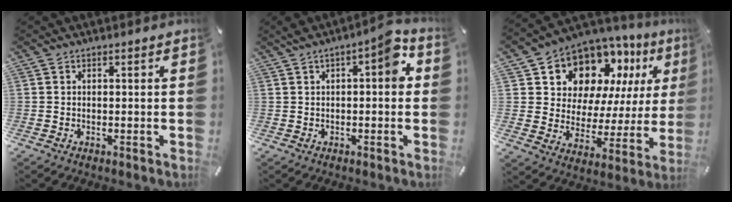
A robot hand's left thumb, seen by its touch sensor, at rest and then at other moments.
{"total": 7.6, "force": [1.8, 3.0, 6.8], "torque": [-0.086, -0.005, 0.023]}
{"total": 11.8, "force": [8.5, 7.6, 2.9], "torque": [-0.055, -0.088, 0.153]}